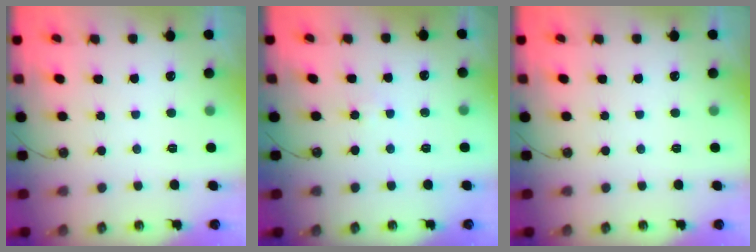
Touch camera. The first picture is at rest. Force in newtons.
{"total": 2.4, "press": 2.4, "slide": 0.2}
{"total": 0.0}